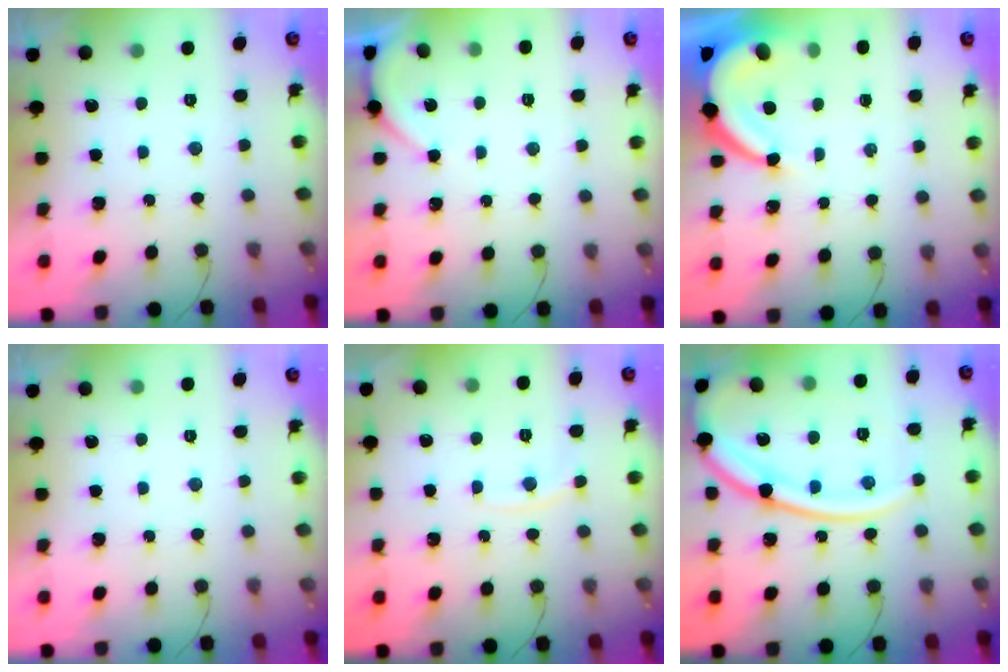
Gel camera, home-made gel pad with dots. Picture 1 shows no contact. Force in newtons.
{"total": 2.2, "press": 2.2, "slide": 0.3}
{"total": 7.3, "press": 7.2, "slide": 0.8}
{"total": 0.0}
{"total": 4.1, "press": 4.1, "slide": 0.2}
{"total": 18.3, "press": 18.2, "slide": 2.0}